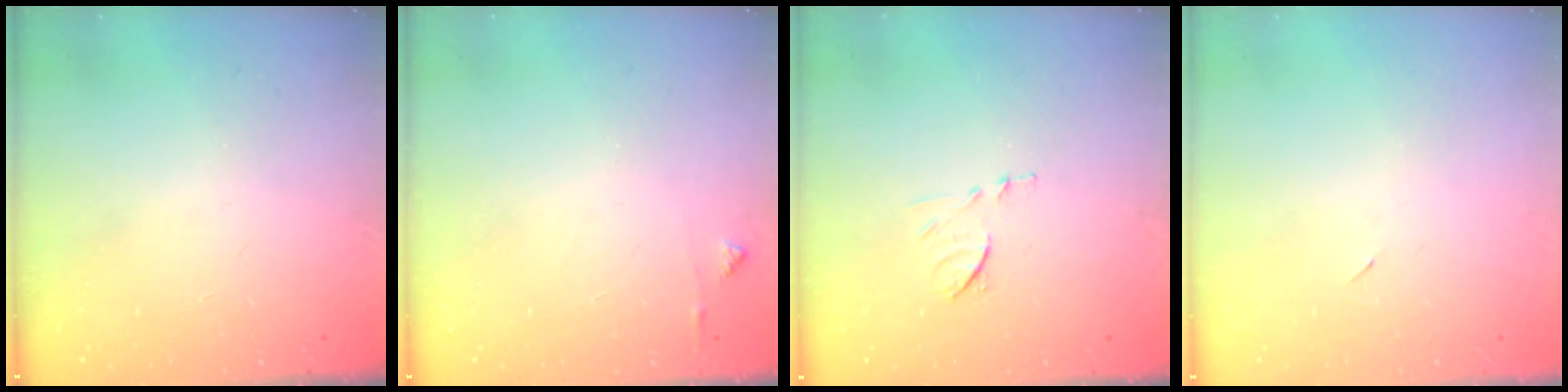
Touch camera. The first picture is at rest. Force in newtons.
{"total": 3.5, "press": 3.4, "slide": 0.5}
{"total": 6.6, "press": 6.6, "slide": 0.5}
{"total": 2.3, "press": 1.9, "slide": 1.2}